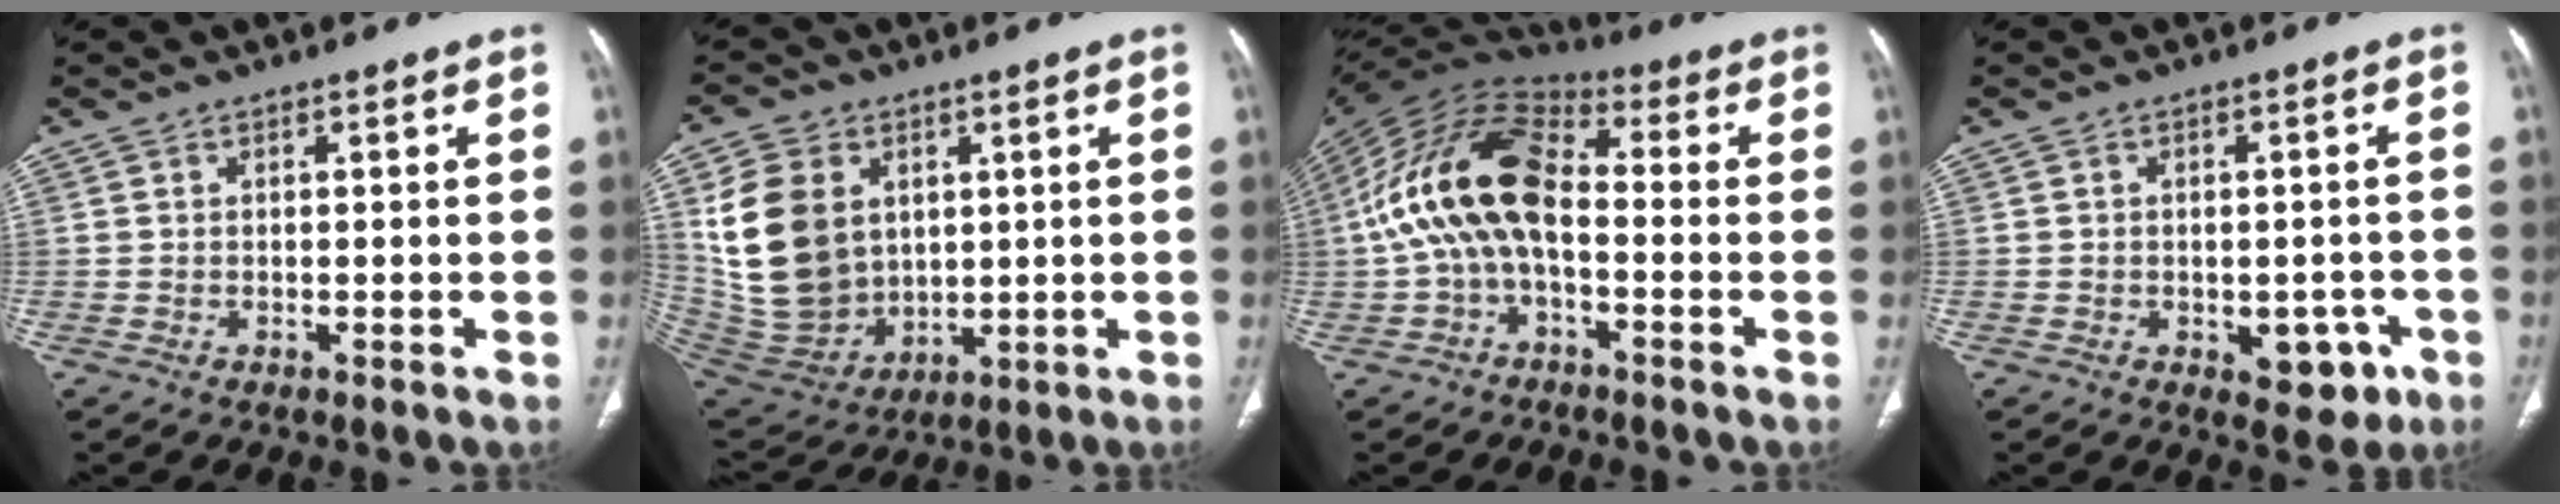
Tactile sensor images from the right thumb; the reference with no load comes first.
{"total": 17.6, "force": [4.5, 13.3, 10.6], "torque": [-0.188, -0.020, 0.111]}
{"total": 16.7, "force": [-1.3, 9.3, 13.7], "torque": [-0.257, 0.042, -0.034]}
{"total": 6.5, "force": [-2.5, 4.2, 4.3], "torque": [-0.022, 0.012, -0.023]}